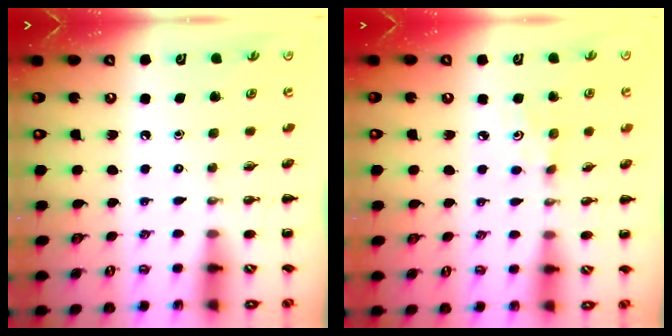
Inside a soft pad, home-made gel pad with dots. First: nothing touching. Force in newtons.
{"total": 2.8, "press": 2.7, "slide": 0.7}